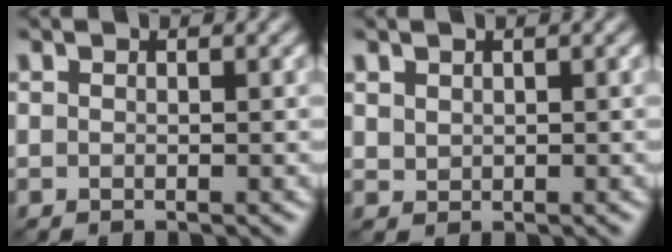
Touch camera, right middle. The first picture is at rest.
{"total": 0.8, "force": [0.6, 0.5, 0.3], "torque": [-0.008, -0.003, 0.016]}